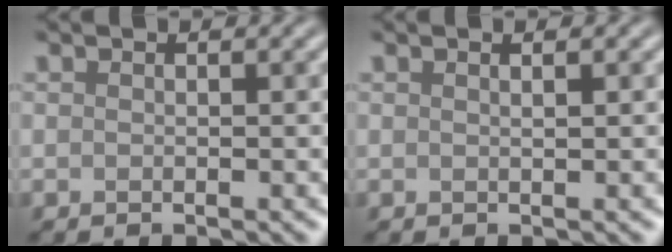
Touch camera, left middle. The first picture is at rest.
{"total": 0.7, "force": [0.3, 0.2, 0.6], "torque": [-0.004, 0.004, 0.004]}